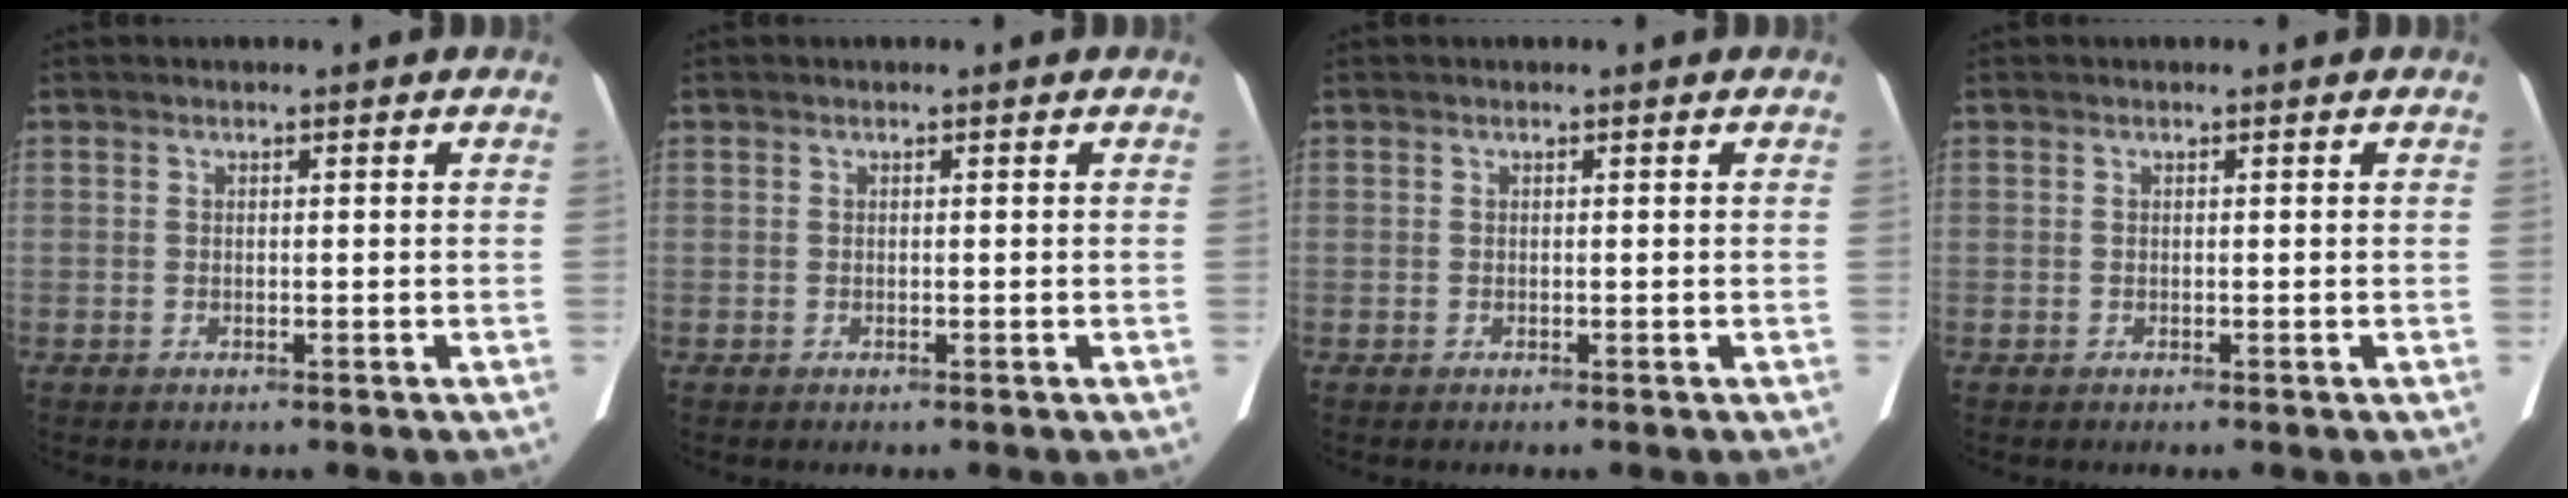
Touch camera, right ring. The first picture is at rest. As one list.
[{"total": 0.0}, {"total": 0.0}, {"total": 0.0}]